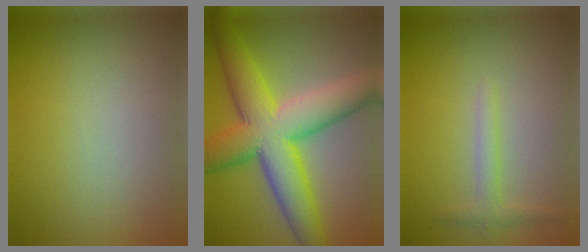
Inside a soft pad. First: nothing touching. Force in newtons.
{"total": 11.5, "press": 11.5, "slide": 0.1}
{"total": 1.6, "press": 1.6, "slide": 0.1}